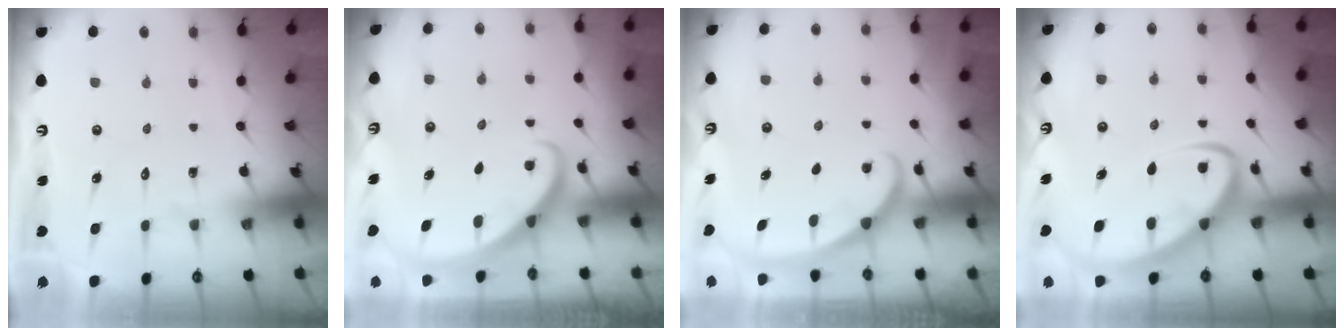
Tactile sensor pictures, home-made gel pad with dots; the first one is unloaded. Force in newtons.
{"total": 2.8, "press": 2.8, "slide": 0.2}
{"total": 1.2, "press": 1.2, "slide": 0.2}
{"total": 7.9, "press": 7.8, "slide": 0.8}